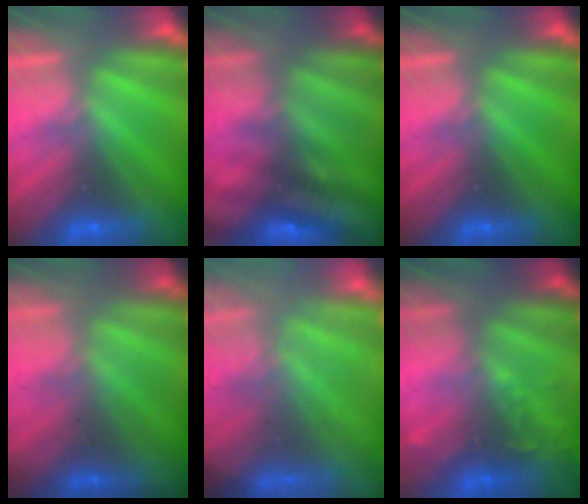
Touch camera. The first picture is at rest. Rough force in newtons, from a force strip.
{"total": 2.4}
{"total": 0.0}
{"total": 1.8}
{"total": 7.2}
{"total": 1.9}